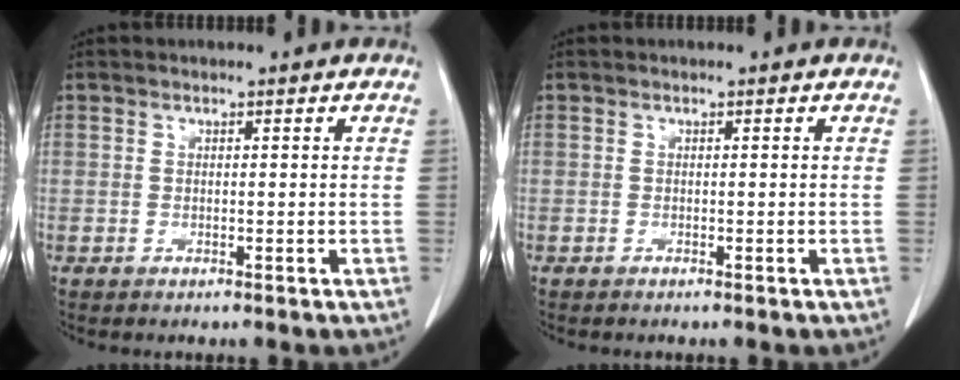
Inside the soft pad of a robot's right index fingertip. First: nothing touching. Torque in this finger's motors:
{"motor_torque": [0.07, -0.06, -0.02, -0.01]}